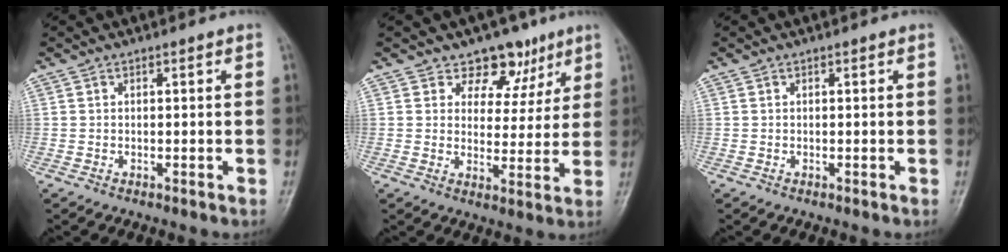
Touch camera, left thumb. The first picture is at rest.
{"total": 8.1, "force": [5.6, 5.6, 1.7], "torque": [0.020, -0.028, 0.078]}
{"total": 0.0}